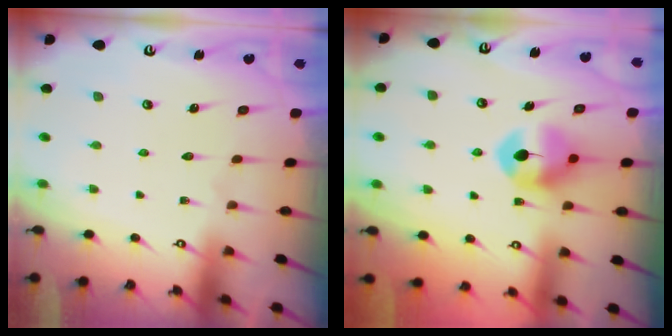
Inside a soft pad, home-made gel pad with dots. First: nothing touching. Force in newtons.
{"total": 8.7, "press": 8.7, "slide": 0.4}